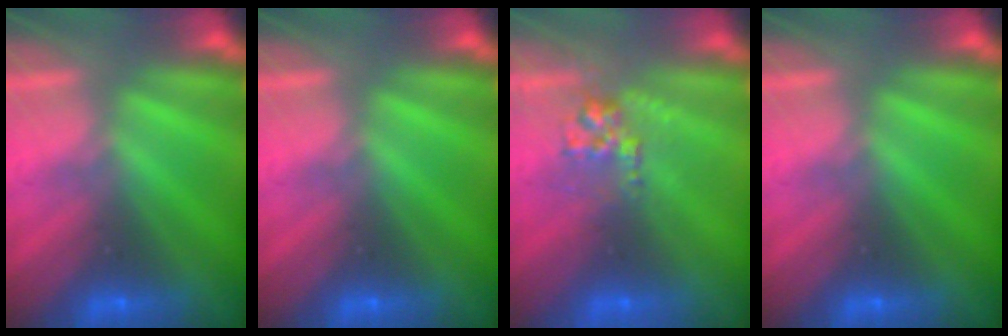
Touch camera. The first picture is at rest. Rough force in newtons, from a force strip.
{"total": 0.0}
{"total": 2.8}
{"total": 0.0}